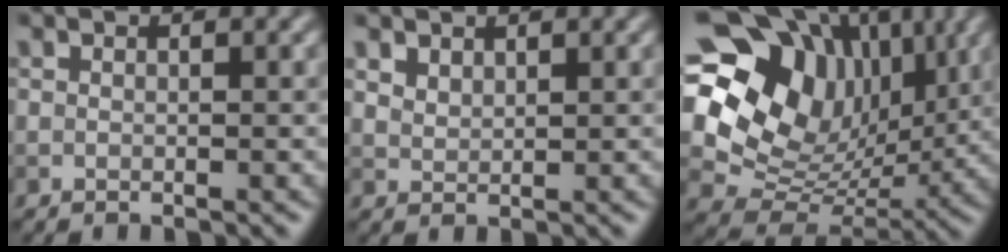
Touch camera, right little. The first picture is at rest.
{"total": 1.5, "force": [1.2, 0.7, 0.5], "torque": [-0.014, -0.001, 0.028]}
{"total": 15.1, "force": [4.8, 11.5, 8.4], "torque": [-0.168, 0.017, 0.088]}